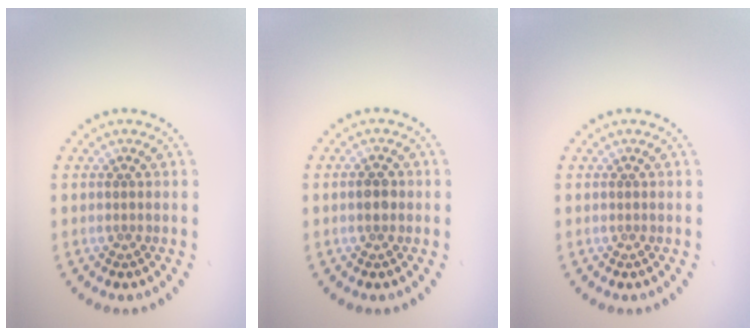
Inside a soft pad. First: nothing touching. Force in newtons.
{"total": 1.5, "press": 1.5, "slide": 0.1}
{"total": 0.0}